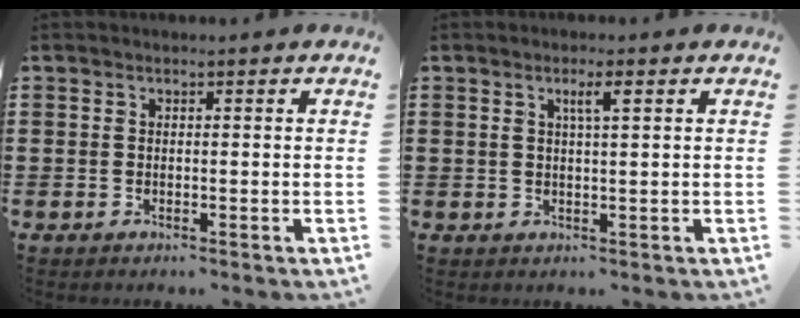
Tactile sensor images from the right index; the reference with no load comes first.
{"total": 2.5, "force": [1.1, 0.3, 2.2], "torque": [-0.045, 0.005, 0.015]}